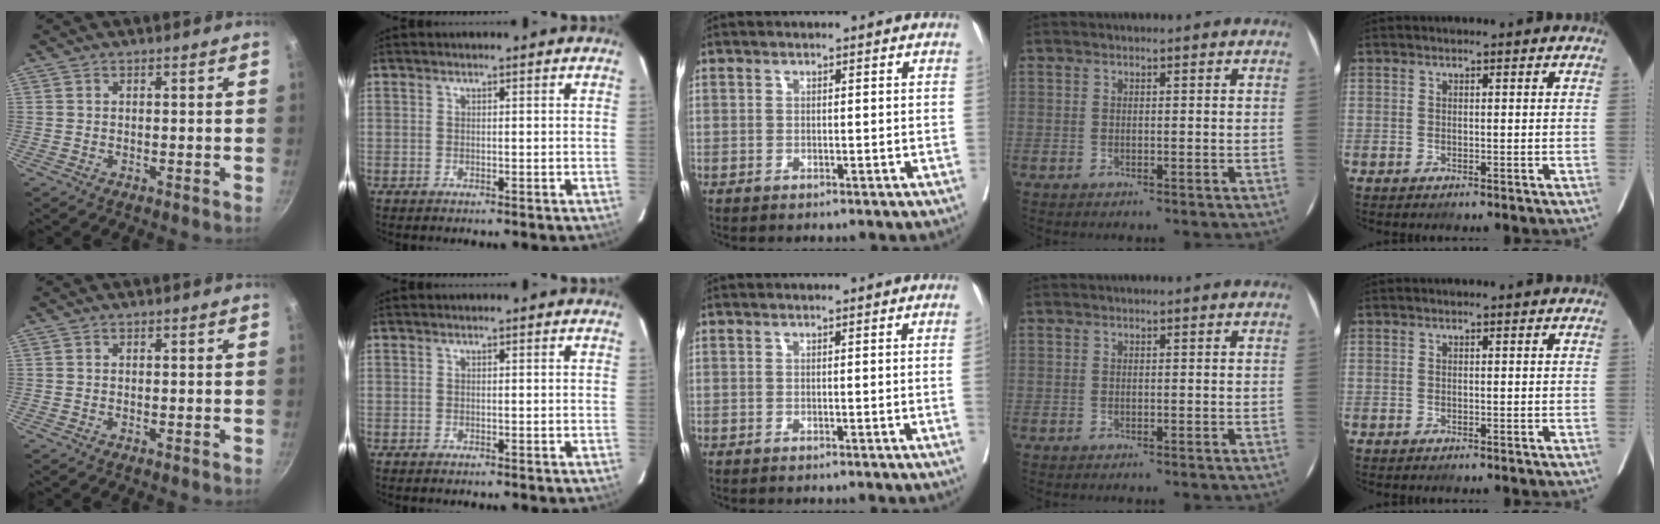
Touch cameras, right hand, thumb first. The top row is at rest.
{"middle": {"total": 1.0, "force": [-0.1, -0.4, 0.8], "torque": [-0.005, 0.000, -0.002]}}